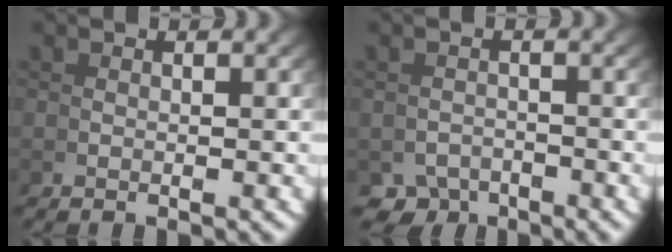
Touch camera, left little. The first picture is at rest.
{"total": 3.9, "force": [-3.3, 2.0, 0.3], "torque": [0.015, -0.022, -0.052]}